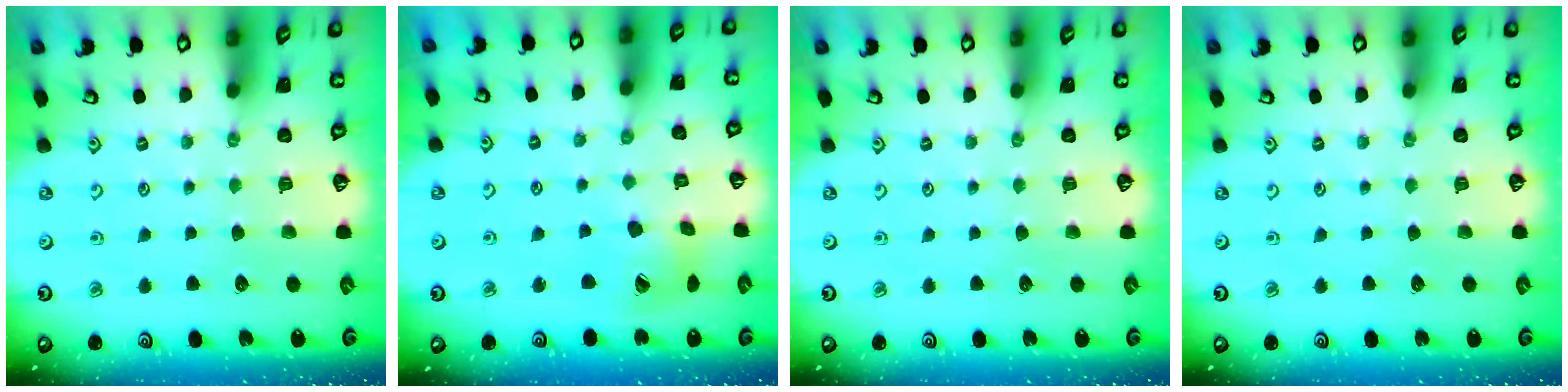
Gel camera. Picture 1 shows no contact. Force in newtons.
{"total": 12.8, "press": 12.7, "slide": 1.6}
{"total": 0.0}
{"total": 0.0}